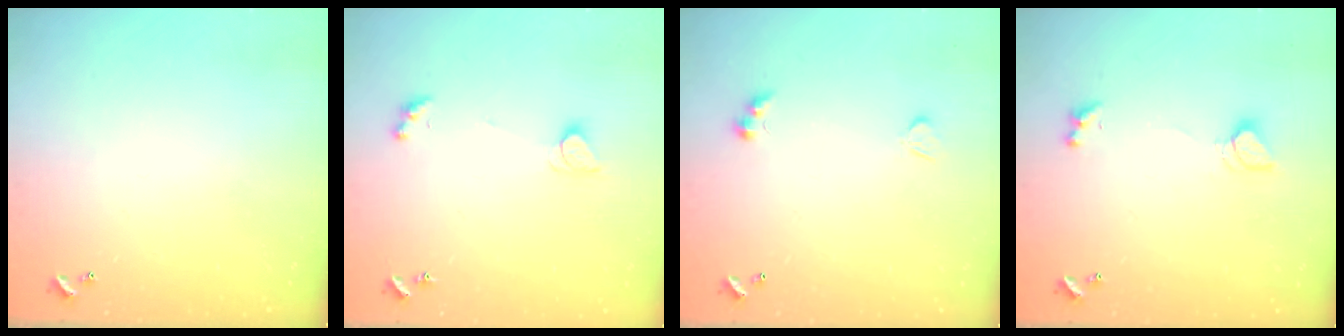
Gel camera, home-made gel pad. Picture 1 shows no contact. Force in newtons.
{"total": 2.1, "press": 2.1, "slide": 0.4}
{"total": 3.7, "press": 3.7, "slide": 0.7}
{"total": 2.5, "press": 2.5, "slide": 0.6}